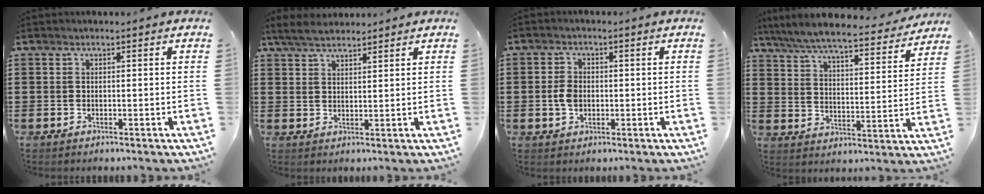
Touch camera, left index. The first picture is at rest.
{"total": 3.7, "force": [3.2, 1.0, 1.5], "torque": [-0.039, 0.000, 0.061]}
{"total": 3.1, "force": [-0.2, 2.1, 2.2], "torque": [-0.052, 0.003, -0.007]}
{"total": 6.9, "force": [6.4, 0.2, 2.5], "torque": [-0.076, -0.040, 0.109]}